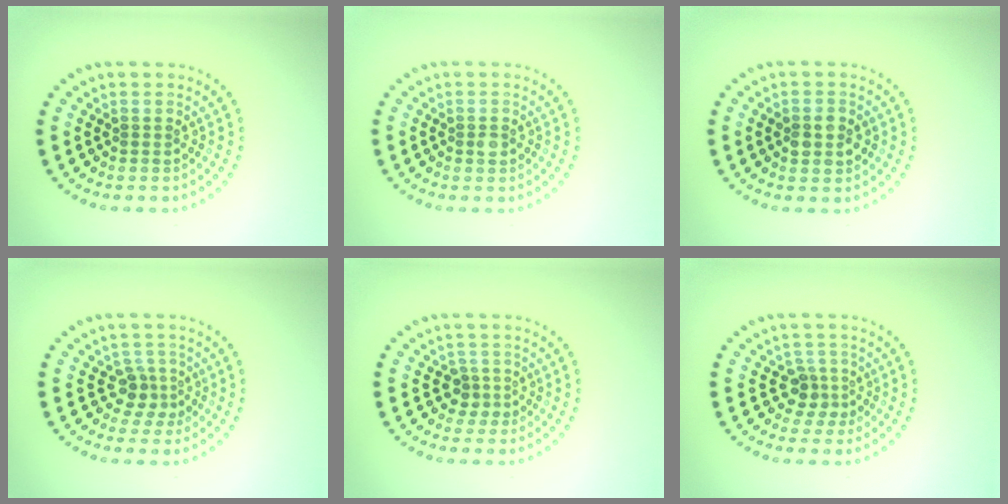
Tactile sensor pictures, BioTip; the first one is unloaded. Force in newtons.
{"total": 1.0, "press": 1.0, "slide": 0.1}
{"total": 2.8, "press": 2.8, "slide": 0.1}
{"total": 2.3, "press": 1.7, "slide": 1.5}
{"total": 1.8, "press": 1.3, "slide": 1.2}
{"total": 2.5, "press": 1.8, "slide": 1.7}